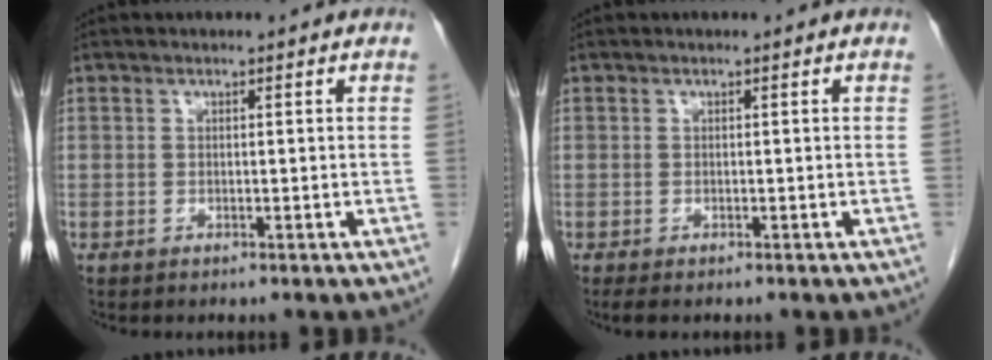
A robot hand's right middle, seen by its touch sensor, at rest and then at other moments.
{"total": 1.6, "force": [-1.2, 0.6, 0.9], "torque": [-0.014, -0.004, -0.013]}